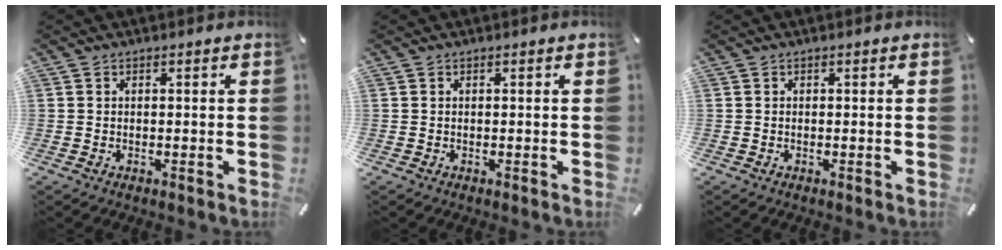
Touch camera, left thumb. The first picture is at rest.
{"total": 0.0}
{"total": 0.0}